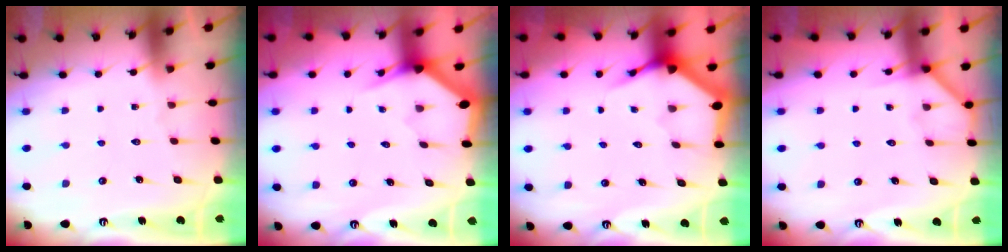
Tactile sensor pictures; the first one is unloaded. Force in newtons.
{"total": 3.0, "press": 3.0, "slide": 0.0}
{"total": 3.8, "press": 3.8, "slide": 0.4}
{"total": 4.0, "press": 3.9, "slide": 0.6}